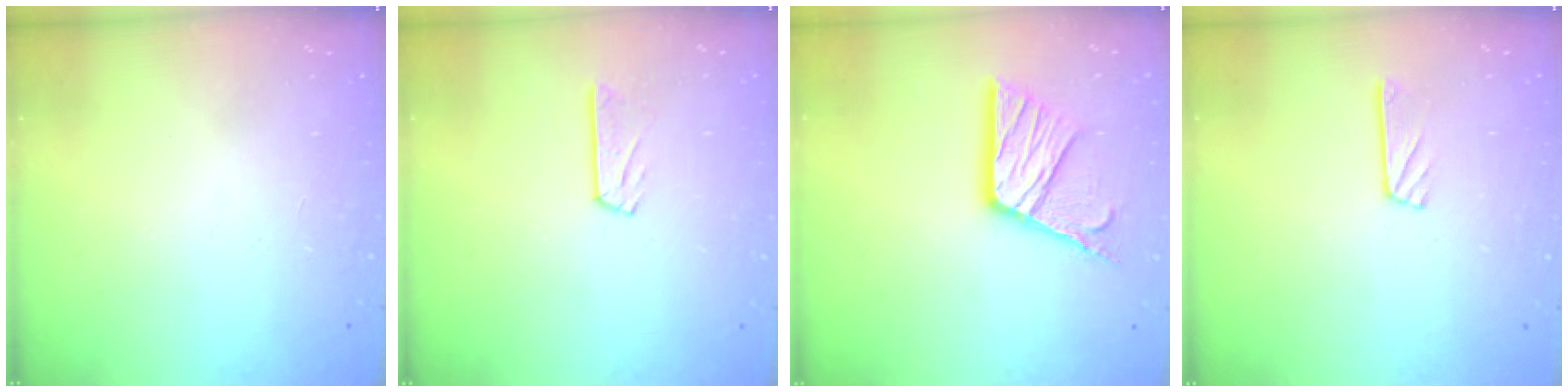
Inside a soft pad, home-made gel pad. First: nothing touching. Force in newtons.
{"total": 4.3, "press": 4.3, "slide": 0.3}
{"total": 14.6, "press": 14.6, "slide": 1.4}
{"total": 3.9, "press": 3.9, "slide": 0.4}